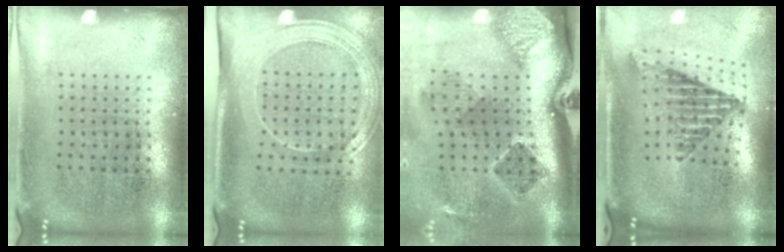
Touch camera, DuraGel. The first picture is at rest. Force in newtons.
{"total": 2.2, "press": 1.8, "slide": 1.1}
{"total": 2.8, "press": 1.8, "slide": 2.1}
{"total": 2.5, "press": 1.6, "slide": 1.9}